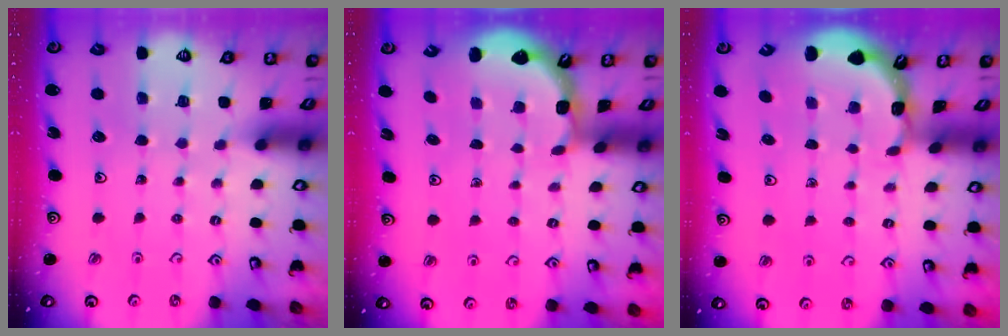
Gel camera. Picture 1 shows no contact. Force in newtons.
{"total": 2.0, "press": 2.0, "slide": 0.2}
{"total": 1.6, "press": 1.6, "slide": 0.2}